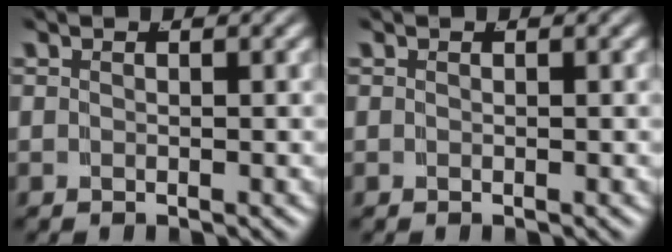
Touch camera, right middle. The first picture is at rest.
{"total": 0.0}